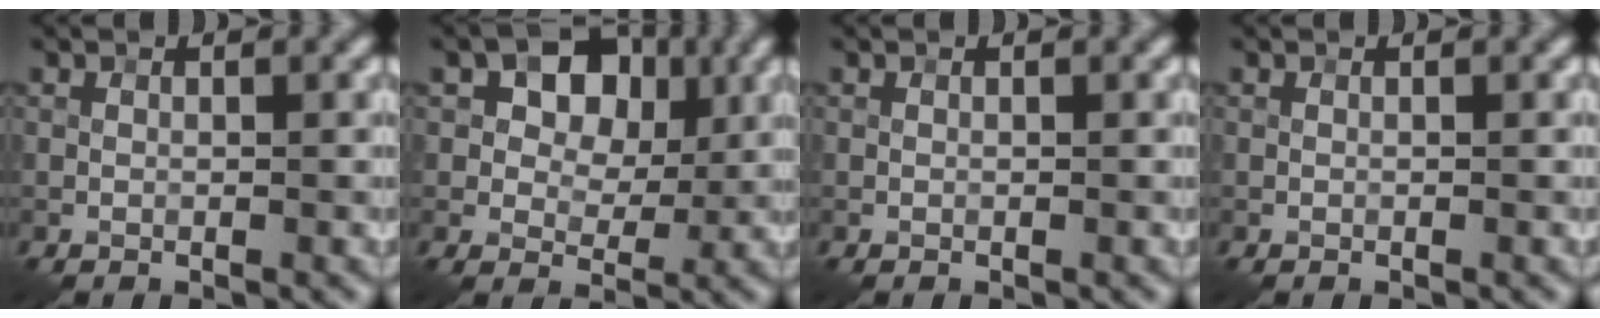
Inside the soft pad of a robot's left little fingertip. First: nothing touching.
{"total": 7.3, "force": [2.4, 5.2, 4.6], "torque": [-0.073, 0.014, 0.017]}
{"total": 0.0}
{"total": 0.0}